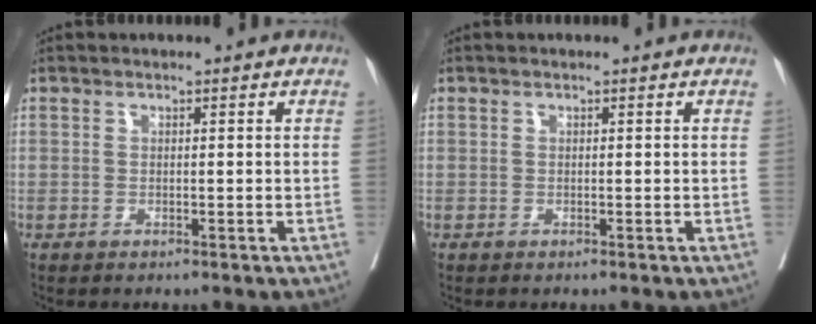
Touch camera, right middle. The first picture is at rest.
{"total": 0.0}